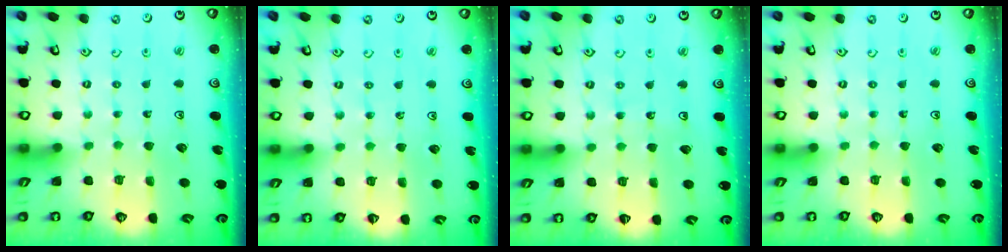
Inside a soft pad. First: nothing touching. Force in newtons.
{"total": 2.7, "press": 2.7, "slide": 0.2}
{"total": 2.8, "press": 2.8, "slide": 0.3}
{"total": 0.0}